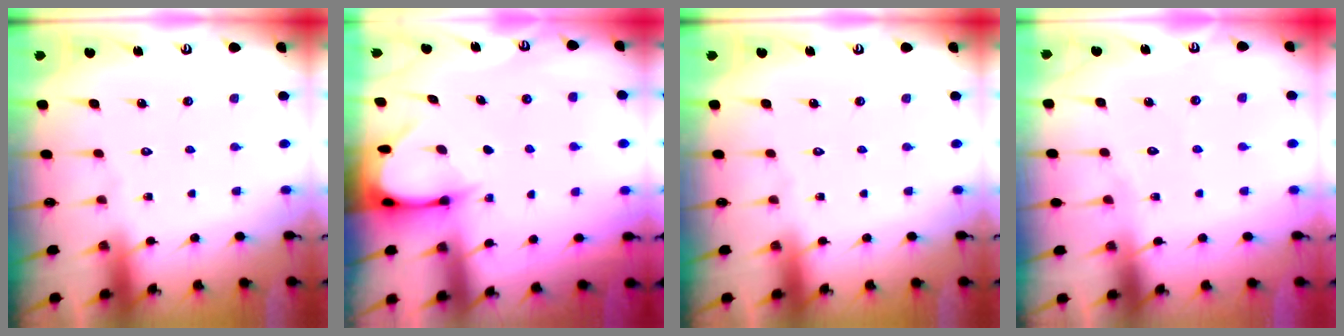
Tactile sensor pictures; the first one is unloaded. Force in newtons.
{"total": 3.5, "press": 3.5, "slide": 0.3}
{"total": 0.0}
{"total": 4.2, "press": 4.2, "slide": 0.5}